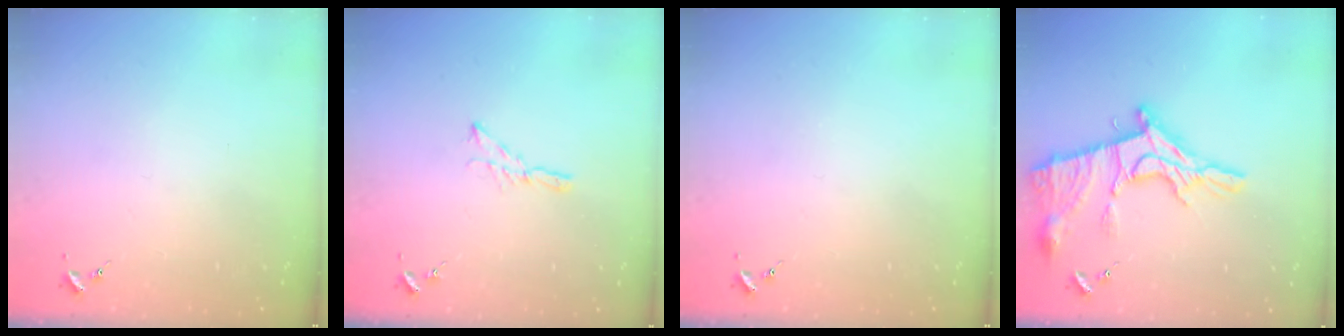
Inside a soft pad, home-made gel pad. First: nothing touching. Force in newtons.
{"total": 4.8, "press": 4.8, "slide": 0.5}
{"total": 0.0}
{"total": 18.7, "press": 18.6, "slide": 1.6}